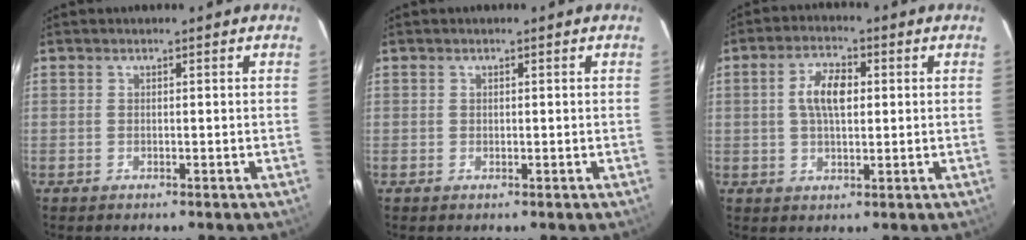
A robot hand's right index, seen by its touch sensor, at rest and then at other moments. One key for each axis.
{"total": 0.0}
{"total": 6.5, "fx": 1.0, "fy": 3.2, "fz": 5.6, "tx": -0.104, "ty": 0.013, "tz": 0.019}